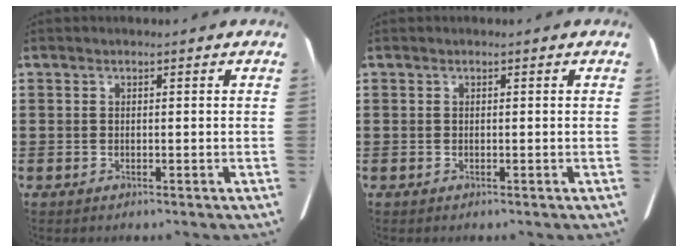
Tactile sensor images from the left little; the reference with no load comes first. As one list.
[{"total": 0.0}]